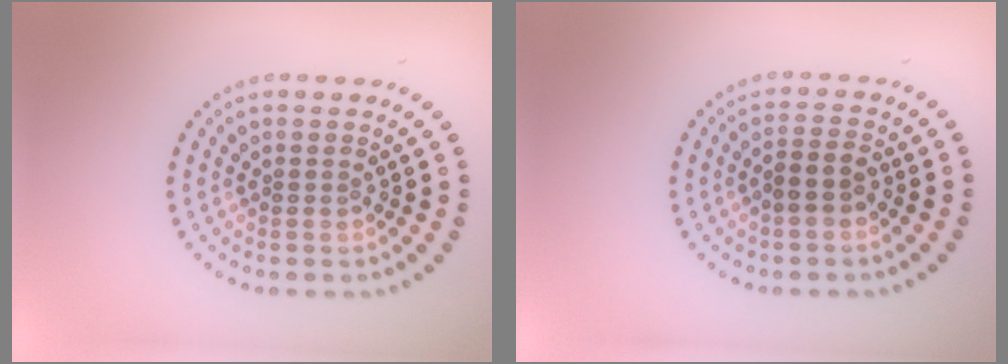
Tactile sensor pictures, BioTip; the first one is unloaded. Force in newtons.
{"total": 2.1, "press": 2.0, "slide": 0.7}